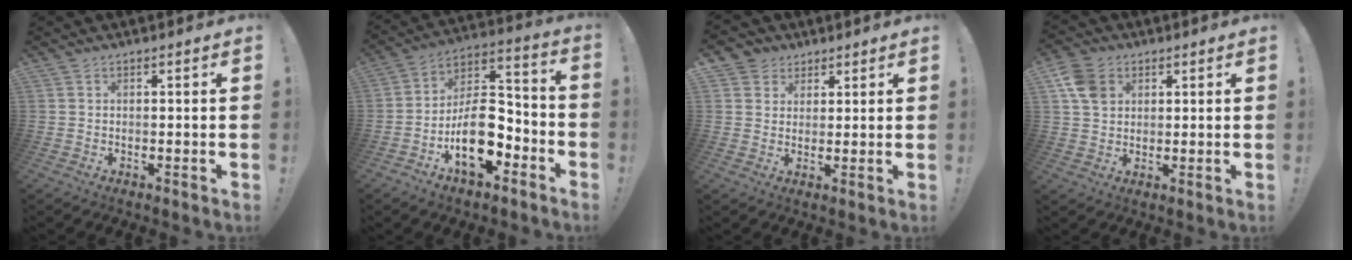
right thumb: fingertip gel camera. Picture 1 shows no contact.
{"total": 17.3, "force": [-7.0, 9.9, 12.4], "torque": [-0.196, 0.042, -0.112]}
{"total": 4.8, "force": [2.4, 4.1, 0.3], "torque": [-0.007, -0.015, 0.048]}
{"total": 8.3, "force": [3.3, 6.3, 4.3], "torque": [-0.075, -0.003, 0.066]}